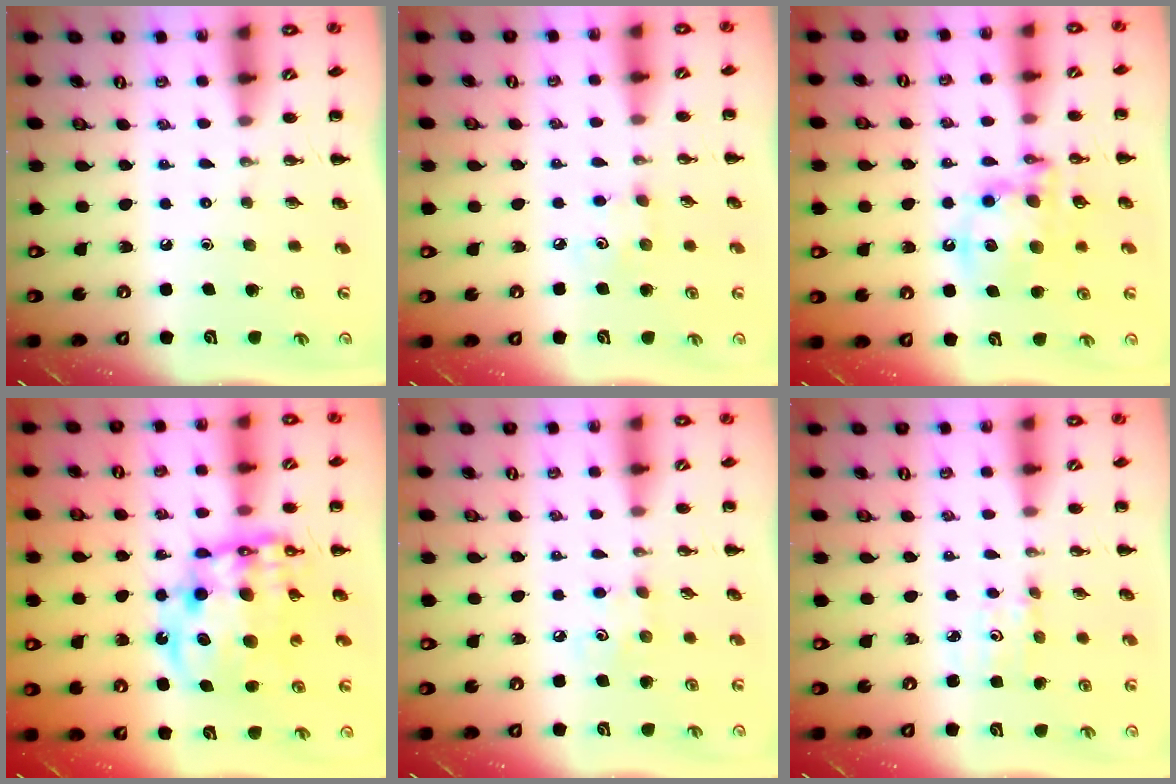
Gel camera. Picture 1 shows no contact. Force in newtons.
{"total": 4.4, "press": 4.3, "slide": 0.9}
{"total": 13.5, "press": 13.1, "slide": 3.2}
{"total": 16.6, "press": 16.1, "slide": 3.9}
{"total": 4.2, "press": 4.1, "slide": 0.9}
{"total": 2.4, "press": 2.3, "slide": 0.7}